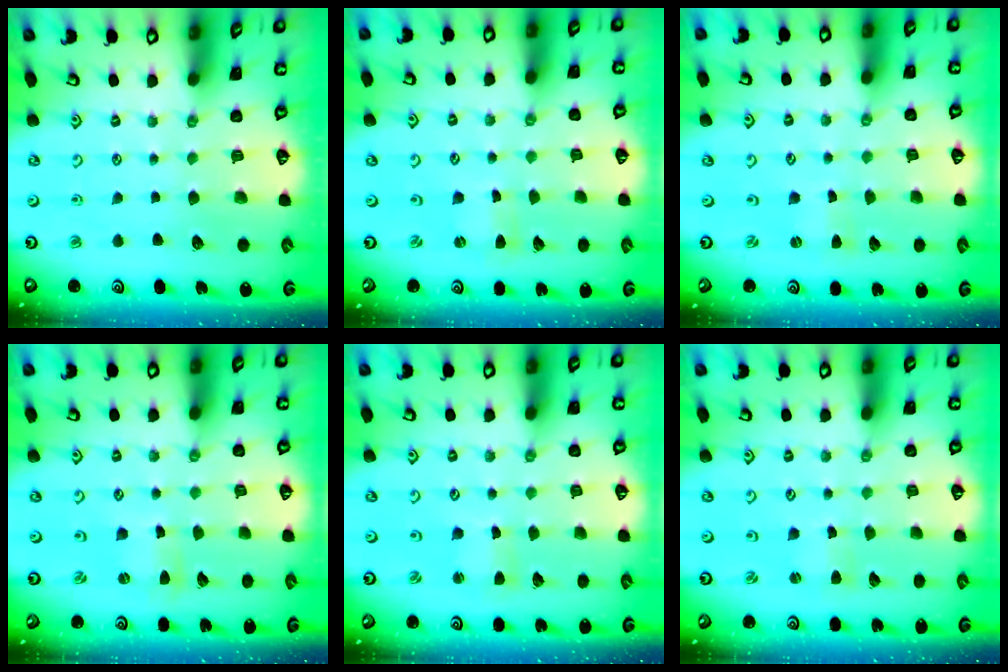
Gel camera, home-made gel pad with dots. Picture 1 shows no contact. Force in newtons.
{"total": 0.0}
{"total": 0.9, "press": 0.9, "slide": 0.1}
{"total": 1.2, "press": 1.2, "slide": 0.3}
{"total": 1.7, "press": 1.7, "slide": 0.3}
{"total": 2.5, "press": 2.4, "slide": 0.5}